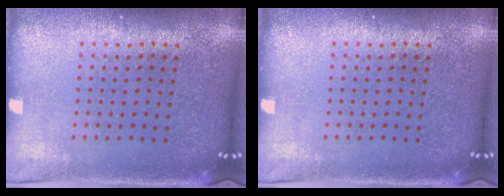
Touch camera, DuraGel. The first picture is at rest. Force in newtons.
{"total": 0.0}